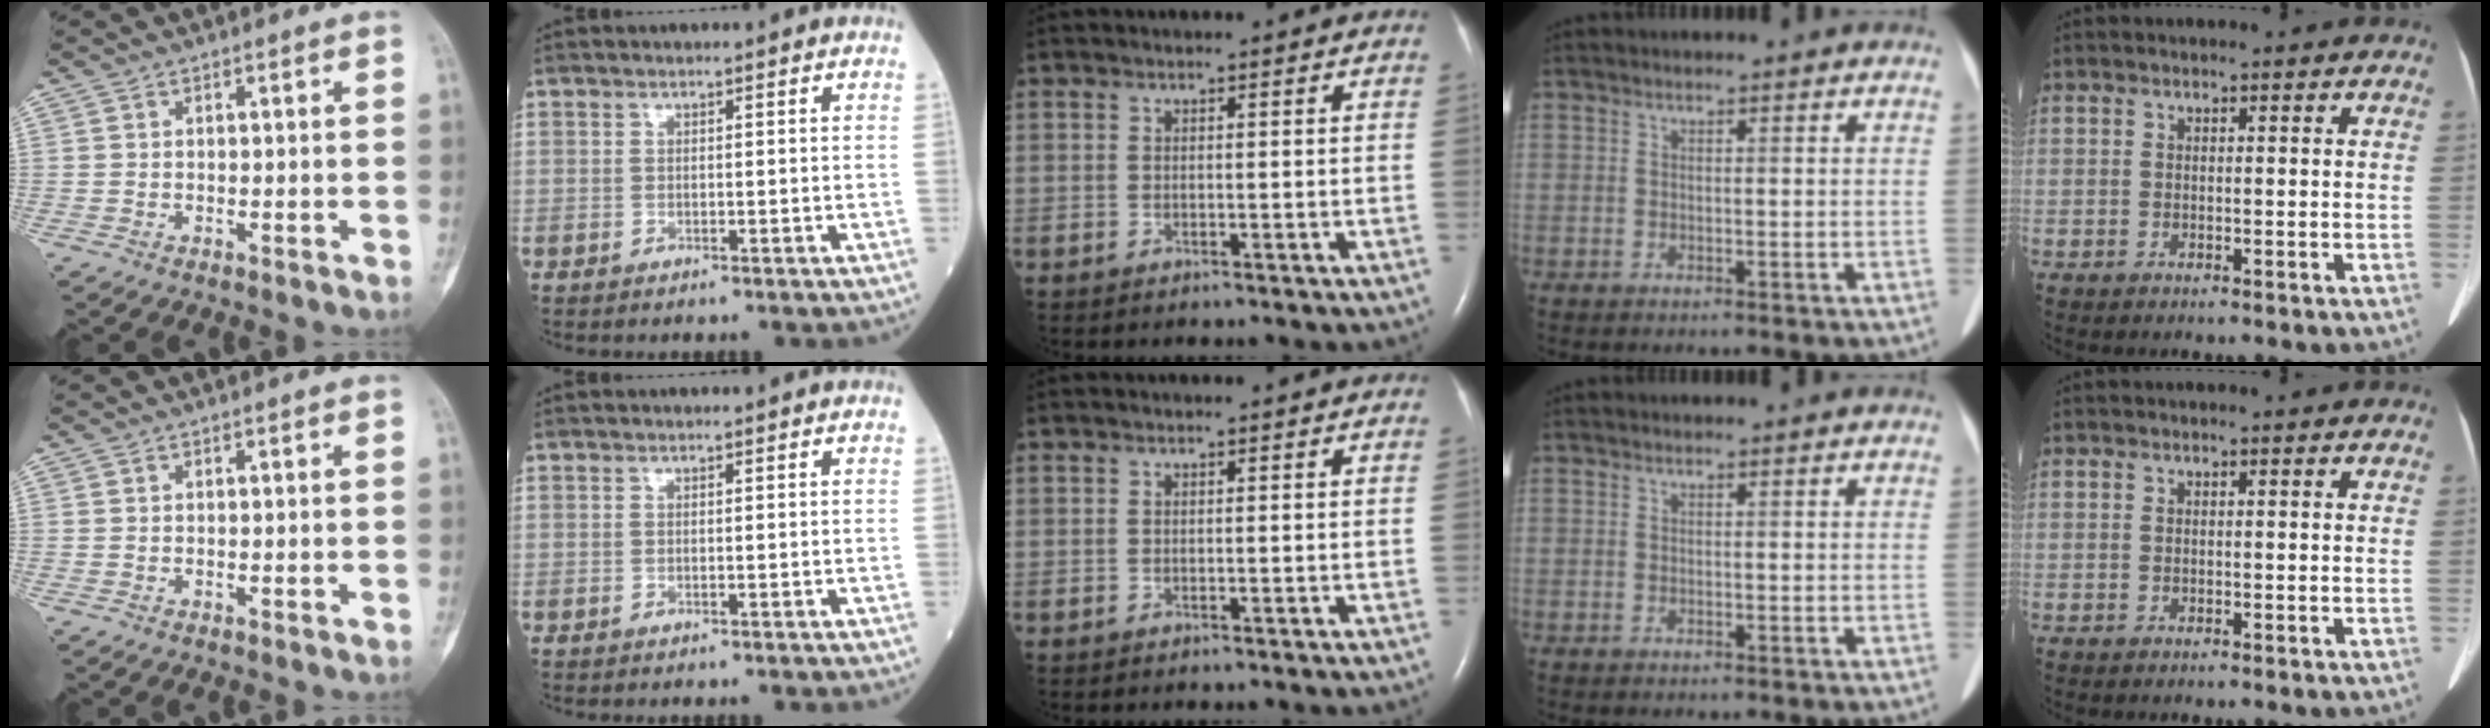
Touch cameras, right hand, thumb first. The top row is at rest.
{}